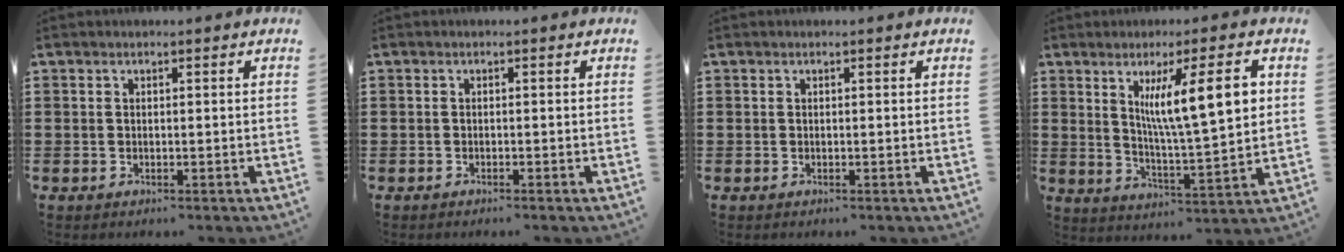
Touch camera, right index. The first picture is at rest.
{"total": 0.5, "force": [-0.5, 0.0, 0.2], "torque": [-0.005, -0.002, -0.010]}
{"total": 0.0}
{"total": 11.5, "force": [3.8, 2.0, 10.7], "torque": [-0.184, -0.002, 0.057]}